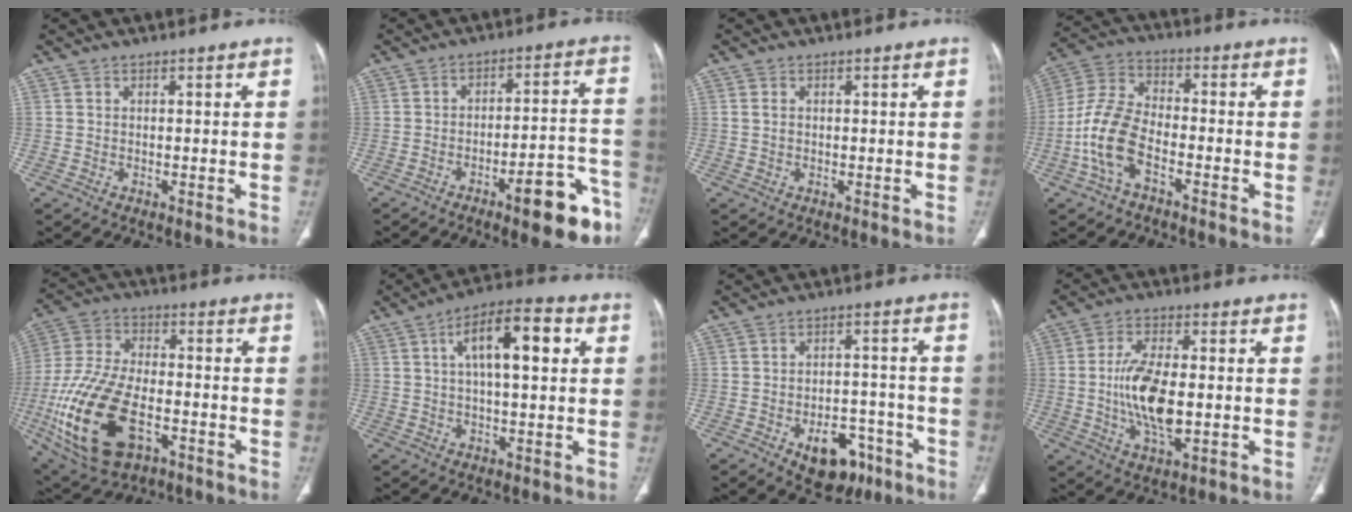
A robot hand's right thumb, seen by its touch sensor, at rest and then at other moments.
{"total": 13.8, "force": [-8.0, 3.9, 10.5], "torque": [-0.111, 0.064, -0.109]}
{"total": 1.2, "force": [0.2, 0.8, 0.8], "torque": [-0.018, 0.001, 0.008]}
{"total": 11.1, "force": [-4.4, 5.8, 8.4], "torque": [-0.186, 0.034, -0.091]}
{"total": 21.8, "force": [-7.5, 11.9, 16.7], "torque": [-0.353, 0.015, -0.120]}
{"total": 12.7, "force": [3.4, 4.8, 11.2], "torque": [-0.174, 0.020, 0.047]}
{"total": 10.7, "force": [-5.6, 6.7, 6.3], "torque": [-0.055, 0.039, -0.070]}
{"total": 12.2, "force": [-0.9, 5.6, 10.8], "torque": [-0.207, -0.002, -0.013]}